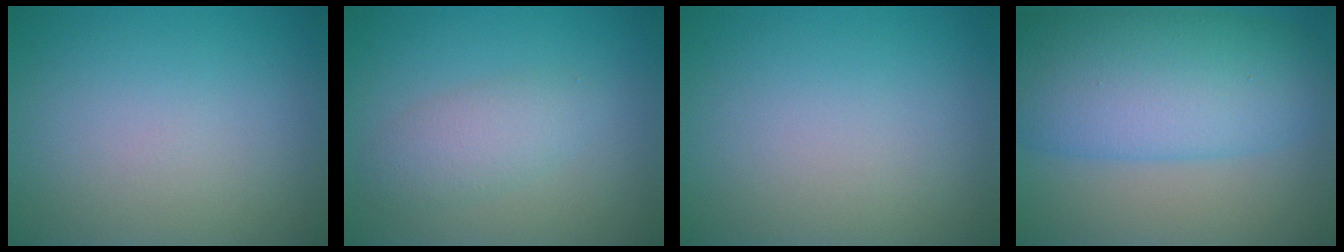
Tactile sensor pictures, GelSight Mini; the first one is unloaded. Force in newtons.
{"total": 2.7, "press": 2.7, "slide": 0.1}
{"total": 0.0}
{"total": 10.6, "press": 10.6, "slide": 0.1}